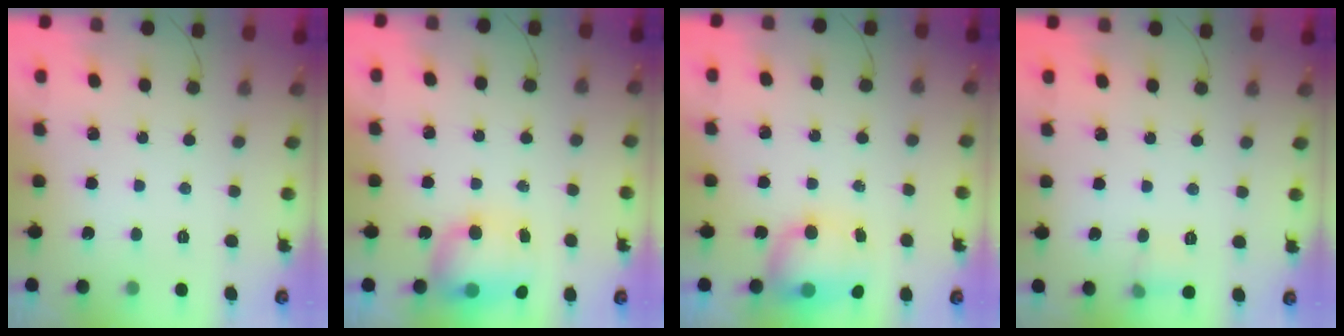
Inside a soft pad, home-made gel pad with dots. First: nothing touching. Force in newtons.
{"total": 12.0, "press": 9.4, "slide": 7.5}
{"total": 12.3, "press": 9.5, "slide": 7.9}
{"total": 5.2, "press": 4.9, "slide": 1.7}